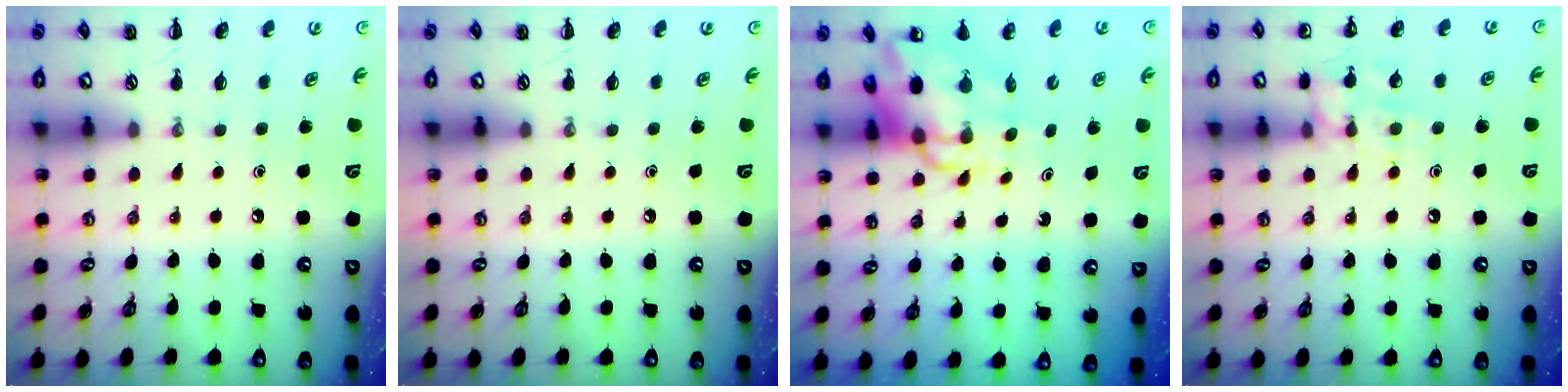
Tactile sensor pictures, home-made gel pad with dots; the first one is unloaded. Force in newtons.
{"total": 0.0}
{"total": 9.8, "press": 9.4, "slide": 2.9}
{"total": 9.2, "press": 9.1, "slide": 1.2}